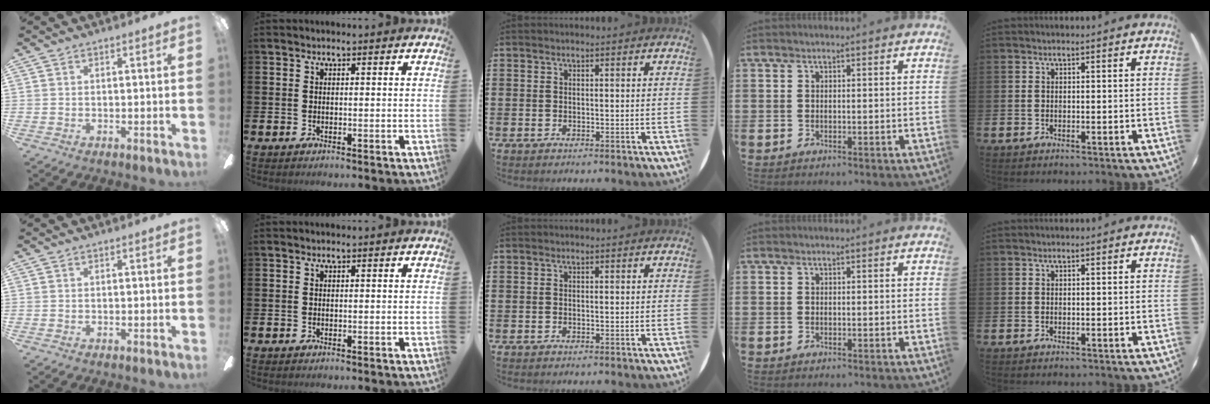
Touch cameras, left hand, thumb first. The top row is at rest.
{}